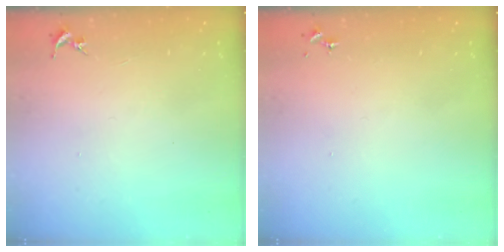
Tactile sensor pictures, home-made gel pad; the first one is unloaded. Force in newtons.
{"total": 0.0}